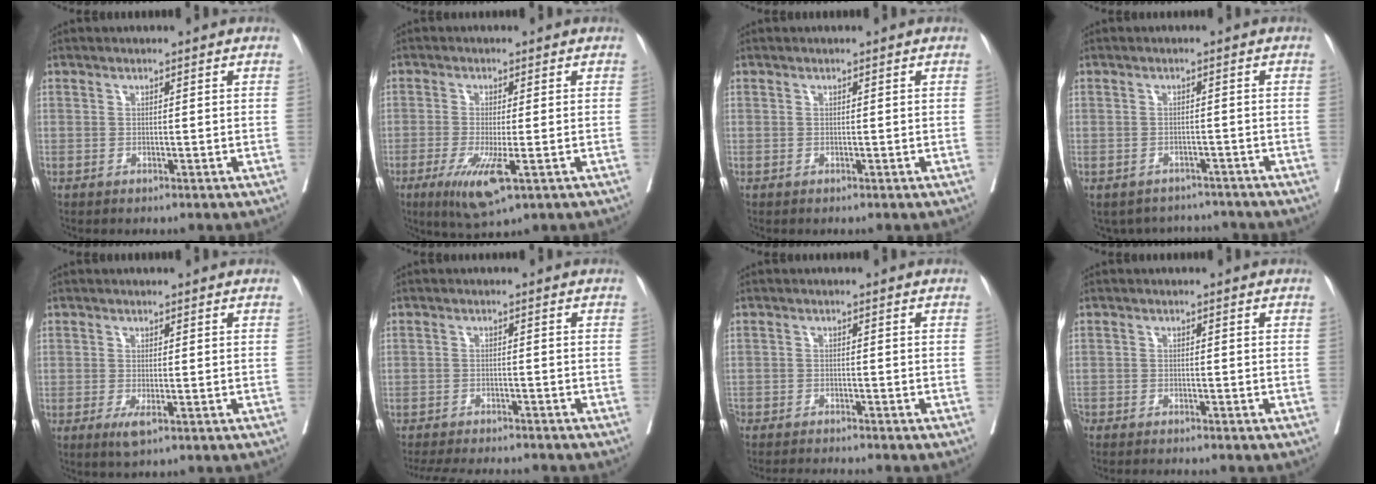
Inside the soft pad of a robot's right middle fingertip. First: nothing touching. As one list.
[{"total": 7.0, "force": [-3.0, 0.9, 6.3], "torque": [-0.118, -0.022, -0.047]}, {"total": 0.0}, {"total": 6.2, "force": [-5.8, 2.3, -0.1], "torque": [0.008, 0.016, -0.071]}, {"total": 2.3, "force": [-1.1, 0.3, 2.0], "torque": [-0.034, -0.007, -0.015]}, {"total": 12.4, "force": [-11.4, 1.8, 4.6], "torque": [-0.077, -0.013, -0.156]}, {"total": 6.5, "force": [-6.2, -0.3, 2.0], "torque": [-0.019, -0.016, -0.099]}, {"total": 6.1, "force": [-5.6, 0.1, 2.2], "torque": [-0.023, -0.013, -0.089]}]